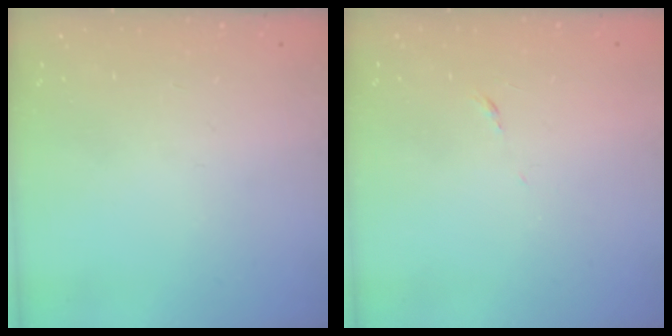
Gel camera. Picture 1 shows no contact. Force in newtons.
{"total": 3.9, "press": 3.8, "slide": 0.9}